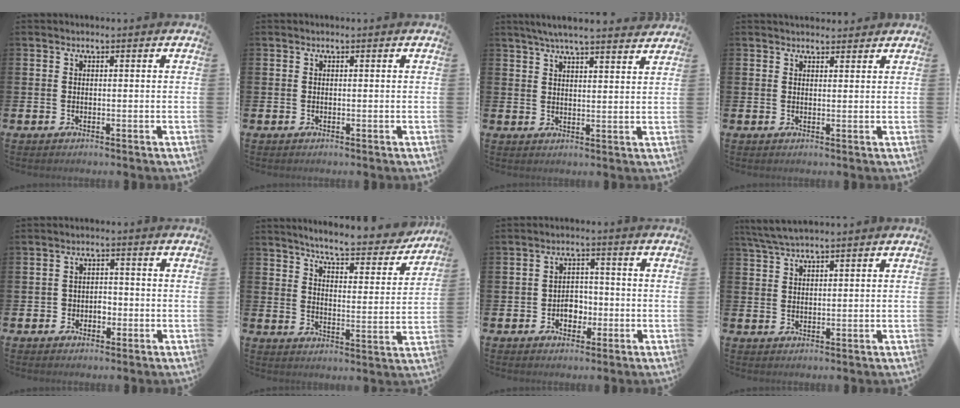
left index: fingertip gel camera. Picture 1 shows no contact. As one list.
[{"total": 0.0}, {"total": 5.7, "force": [5.4, 0.0, 1.7], "torque": [-0.046, -0.022, 0.096]}, {"total": 2.3, "force": [2.2, 0.7, 0.0], "torque": [0.003, -0.009, 0.040]}, {"total": 2.1, "force": [-0.8, 1.8, 0.8], "torque": [-0.011, 0.002, -0.021]}, {"total": 6.1, "force": [5.8, 0.5, 1.8], "torque": [-0.058, -0.045, 0.094]}, {"total": 3.2, "force": [-1.2, 2.5, 1.5], "torque": [-0.018, 0.000, -0.031]}, {"total": 3.5, "force": [3.2, 0.4, 1.5], "torque": [-0.042, -0.003, 0.061]}]